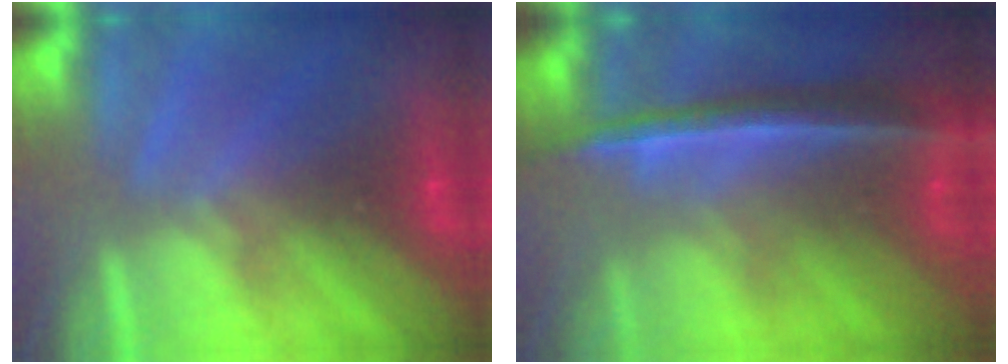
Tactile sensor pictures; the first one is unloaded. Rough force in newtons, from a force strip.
{"total": 7.3}